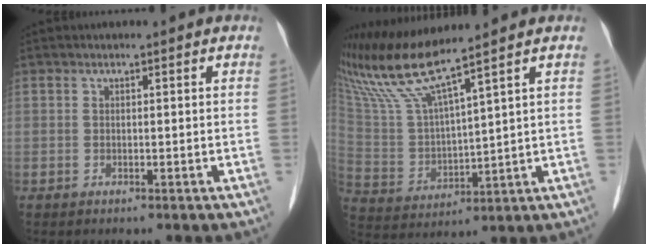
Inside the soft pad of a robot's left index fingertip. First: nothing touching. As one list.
[{"total": 10.9, "force": [9.1, -1.5, 5.9], "torque": [-0.129, -0.004, 0.188]}]